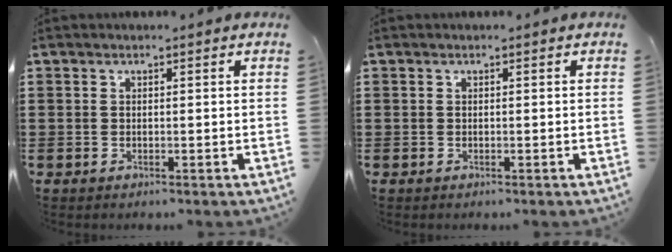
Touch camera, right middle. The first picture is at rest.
{"total": 0.0}